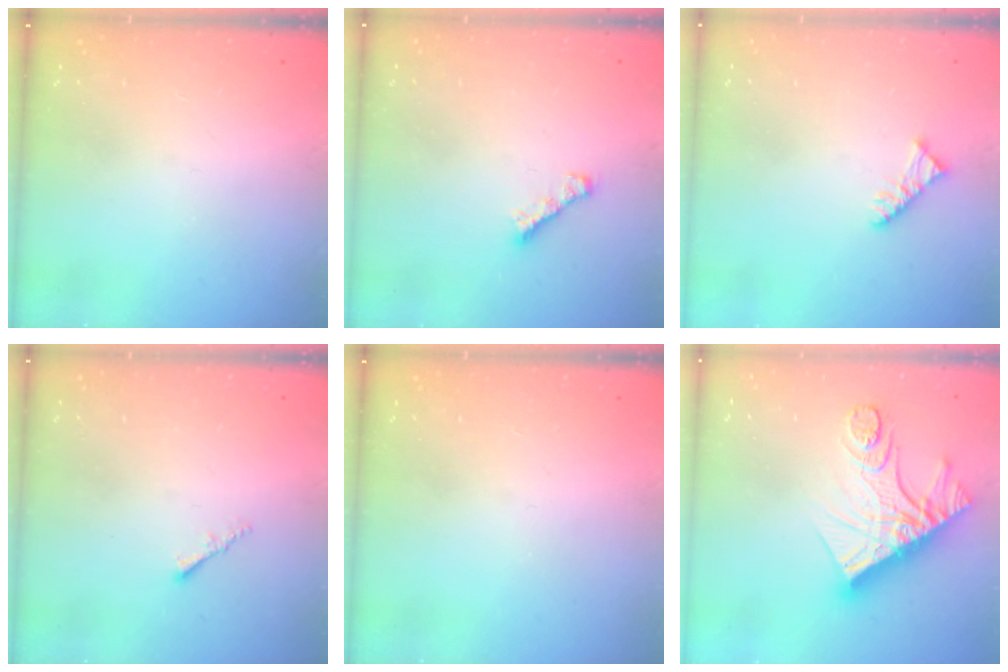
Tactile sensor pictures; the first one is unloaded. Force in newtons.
{"total": 1.9, "press": 1.8, "slide": 0.6}
{"total": 5.2, "press": 5.1, "slide": 0.8}
{"total": 1.0, "press": 1.0, "slide": 0.4}
{"total": 0.0}
{"total": 16.3, "press": 16.3, "slide": 1.3}